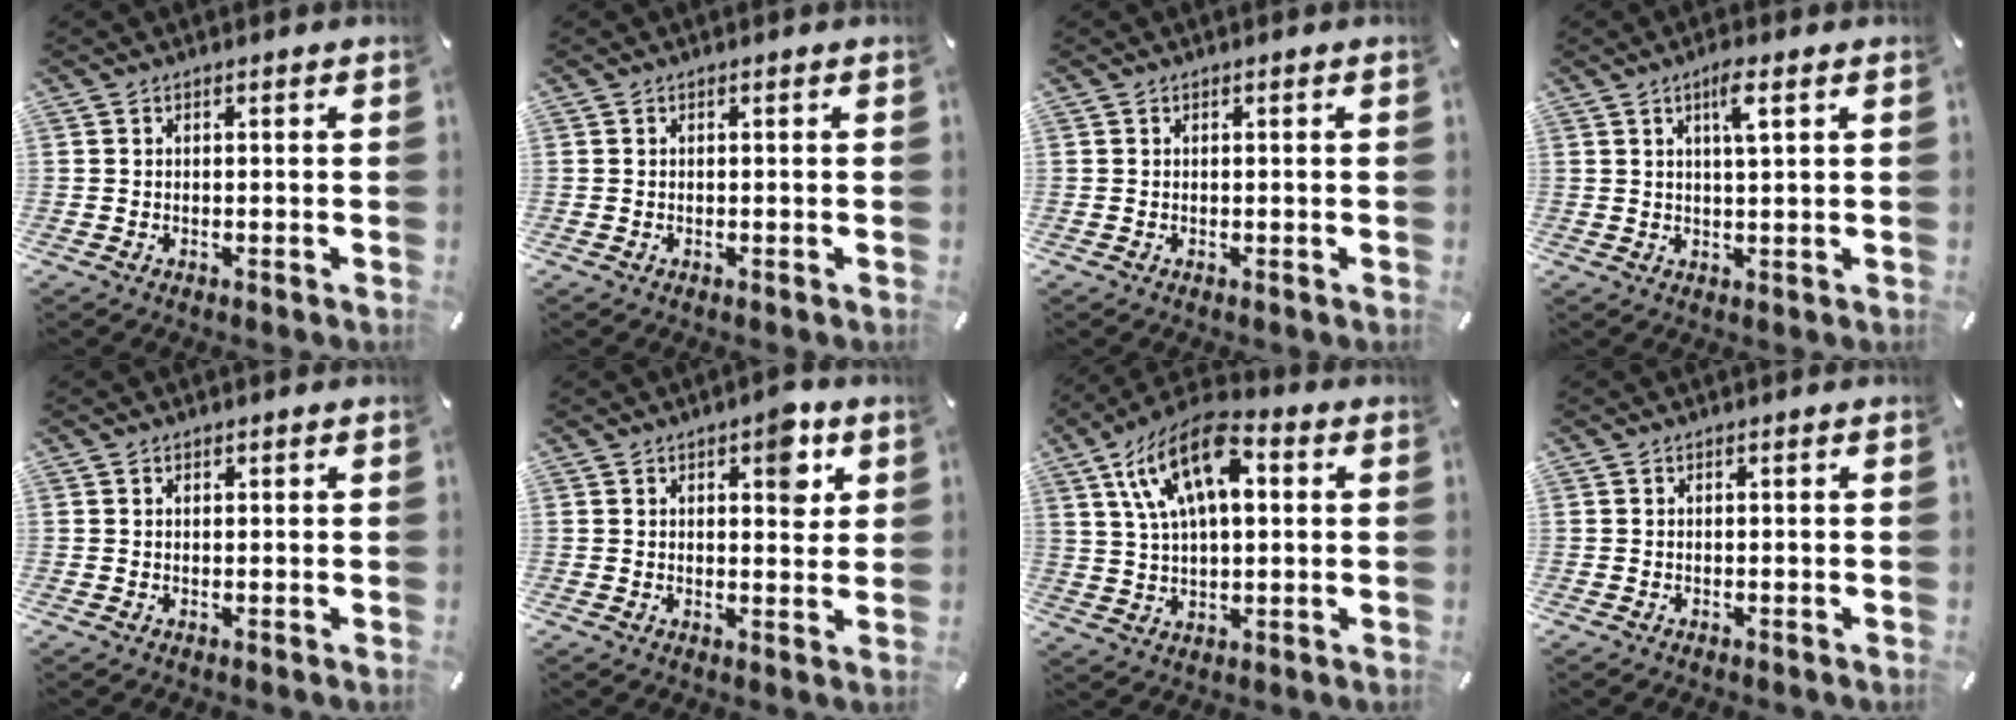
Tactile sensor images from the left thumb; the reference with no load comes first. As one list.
[{"total": 0.0}, {"total": 0.0}, {"total": 5.0, "force": [2.3, 0.7, 4.3], "torque": [-0.083, 0.001, 0.035]}, {"total": 0.6, "force": [0.3, 0.4, 0.2], "torque": [-0.002, 0.002, 0.006]}, {"total": 6.6, "force": [3.0, 3.4, 4.8], "torque": [-0.037, -0.018, 0.040]}, {"total": 16.1, "force": [6.1, 8.3, 12.3], "torque": [-0.248, -0.007, 0.106]}, {"total": 0.0}]